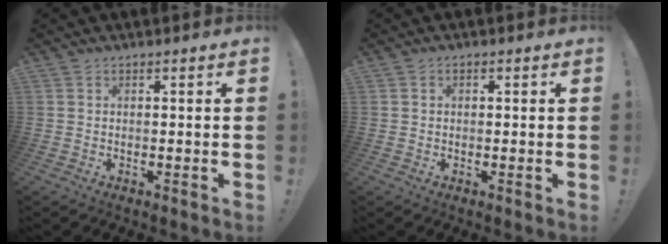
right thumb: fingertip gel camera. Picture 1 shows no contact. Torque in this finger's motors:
{"motor_torque": [-0.24, -0.01, -0.15, 0.11, 0.06]}